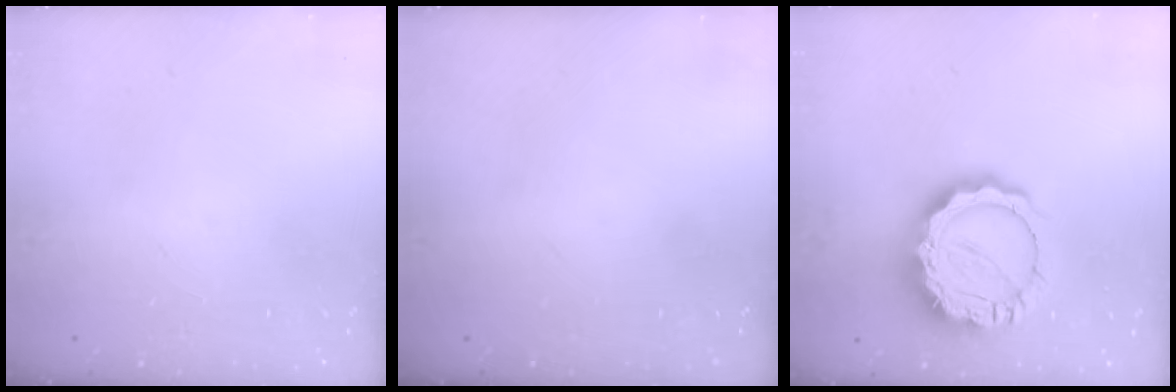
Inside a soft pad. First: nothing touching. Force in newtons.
{"total": 0.0}
{"total": 15.7, "press": 15.6, "slide": 1.5}